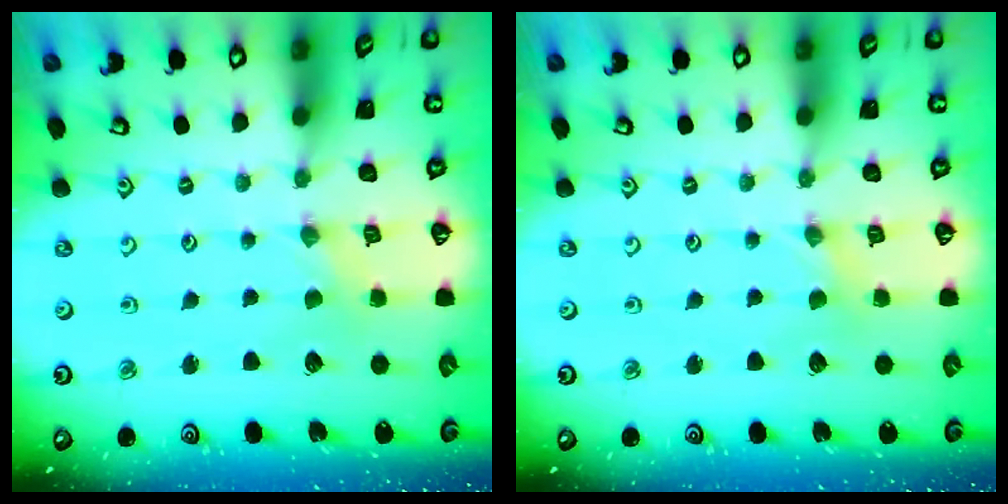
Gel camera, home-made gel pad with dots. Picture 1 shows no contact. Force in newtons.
{"total": 2.1, "press": 2.0, "slide": 0.4}